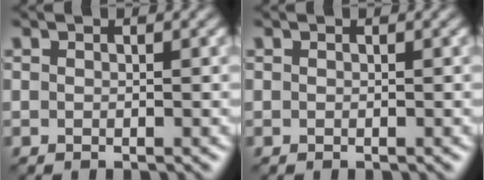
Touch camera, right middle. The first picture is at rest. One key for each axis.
{"total": 0.0}